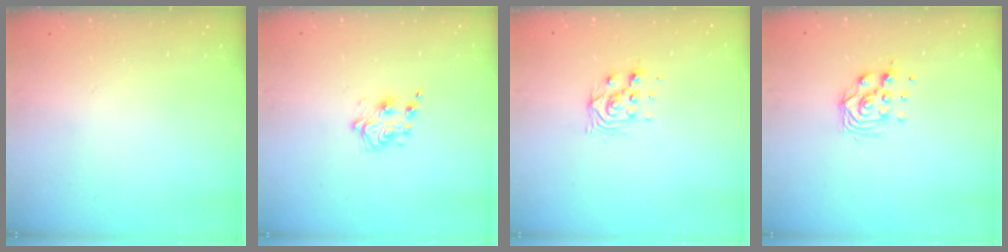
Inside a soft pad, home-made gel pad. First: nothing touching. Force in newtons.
{"total": 5.9, "press": 5.9, "slide": 0.5}
{"total": 6.8, "press": 6.8, "slide": 0.5}
{"total": 7.8, "press": 7.8, "slide": 0.6}